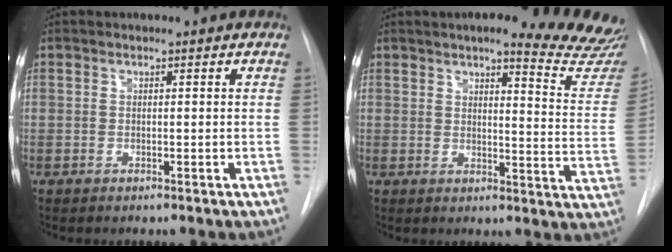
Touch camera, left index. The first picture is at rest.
{"total": 16.5, "force": [15.1, 1.6, 6.5], "torque": [-0.061, -0.087, 0.155]}